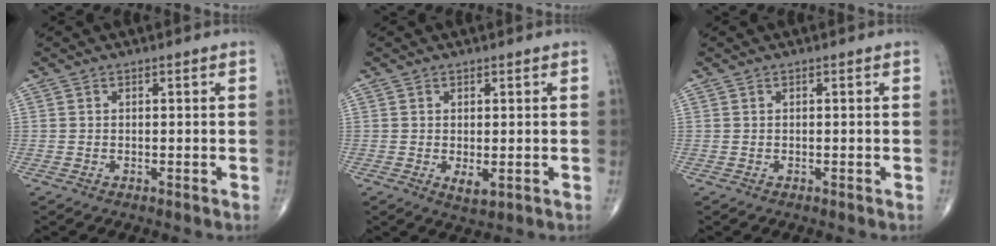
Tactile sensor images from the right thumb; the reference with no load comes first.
{"total": 2.5, "force": [-0.4, 1.1, 2.2], "torque": [-0.035, -0.008, -0.001]}
{"total": 0.0}